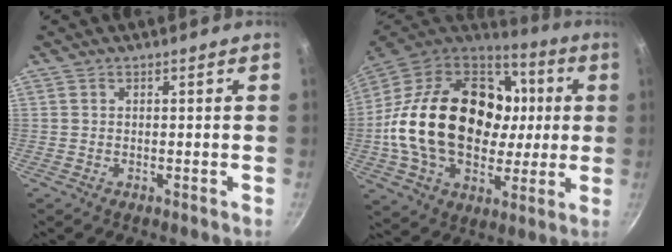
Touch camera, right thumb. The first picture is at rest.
{"total": 31.8, "force": [1.7, 22.4, 22.5], "torque": [-0.384, 0.030, 0.037]}